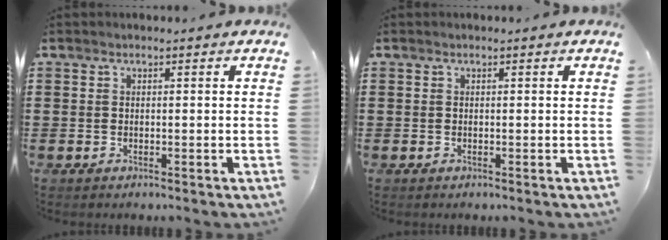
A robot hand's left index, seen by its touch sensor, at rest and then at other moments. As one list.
[{"total": 0.0}]